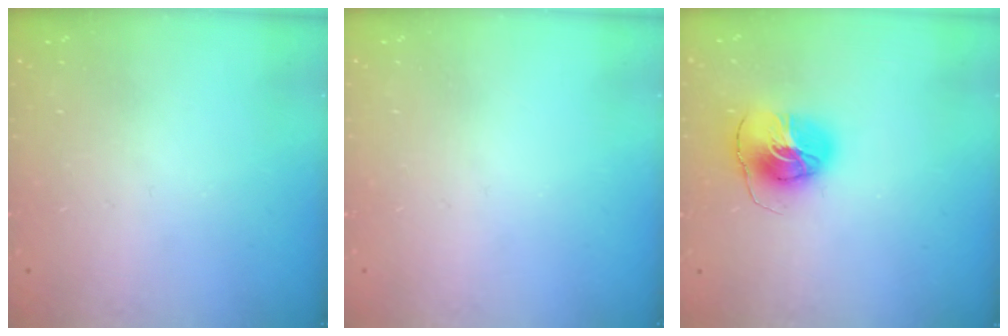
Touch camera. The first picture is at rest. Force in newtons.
{"total": 0.0}
{"total": 9.1, "press": 9.1, "slide": 0.8}